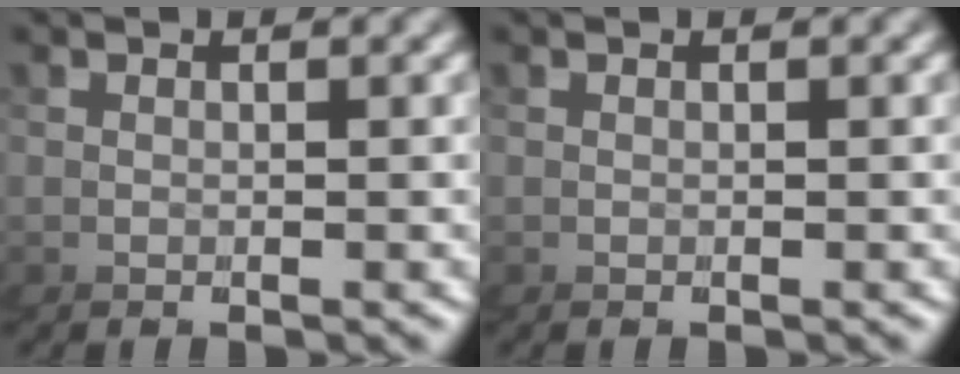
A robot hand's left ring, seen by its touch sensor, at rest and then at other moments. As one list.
[{"total": 0.0}]